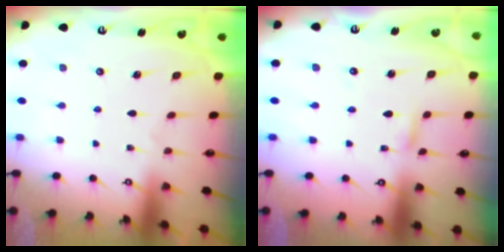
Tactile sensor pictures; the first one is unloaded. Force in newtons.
{"total": 2.0, "press": 2.0, "slide": 0.1}